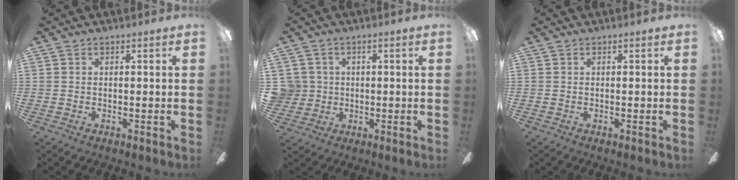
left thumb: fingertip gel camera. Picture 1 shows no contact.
{"total": 6.0, "force": [0.9, 5.9, 0.8], "torque": [-0.044, 0.005, 0.021]}
{"total": 0.0}